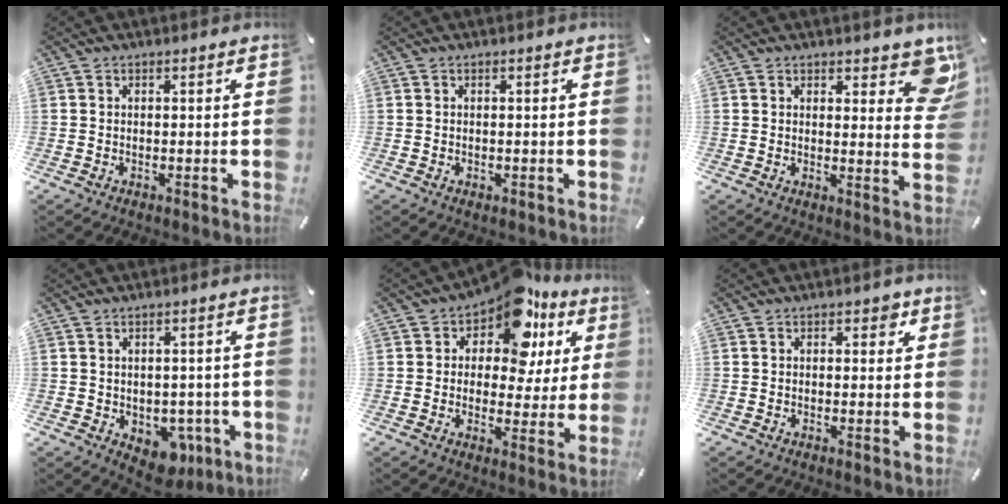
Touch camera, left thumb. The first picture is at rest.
{"total": 0.5, "force": [0.0, 0.5, 0.3], "torque": [-0.004, 0.002, -0.002]}
{"total": 9.0, "force": [5.5, 4.2, 5.8], "torque": [-0.051, -0.039, 0.092]}
{"total": 5.7, "force": [-1.8, 4.5, 2.8], "torque": [-0.023, 0.012, -0.028]}
{"total": 14.1, "force": [8.6, 7.8, 8.1], "torque": [-0.130, -0.049, 0.151]}
{"total": 2.3, "force": [0.6, 1.5, 1.6], "torque": [-0.010, -0.001, 0.003]}